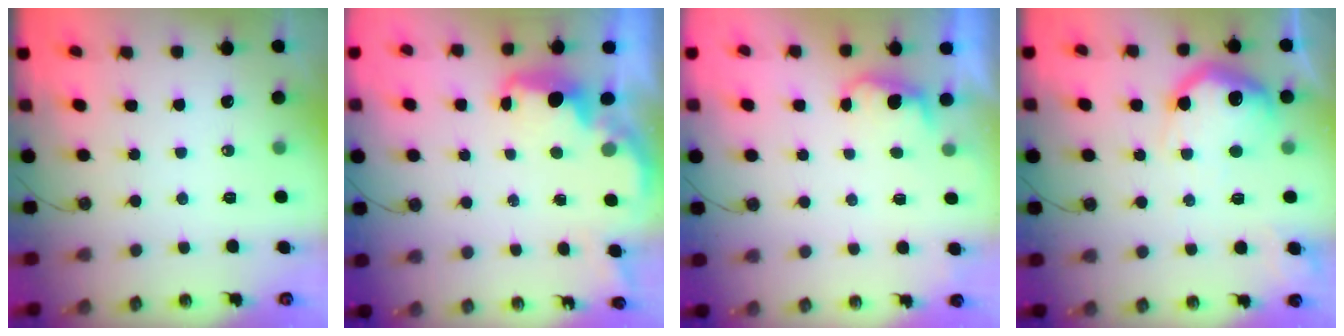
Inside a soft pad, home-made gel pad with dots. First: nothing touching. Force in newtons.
{"total": 2.7, "press": 2.6, "slide": 0.5}
{"total": 2.0, "press": 1.8, "slide": 0.8}
{"total": 18.9, "press": 18.8, "slide": 1.5}